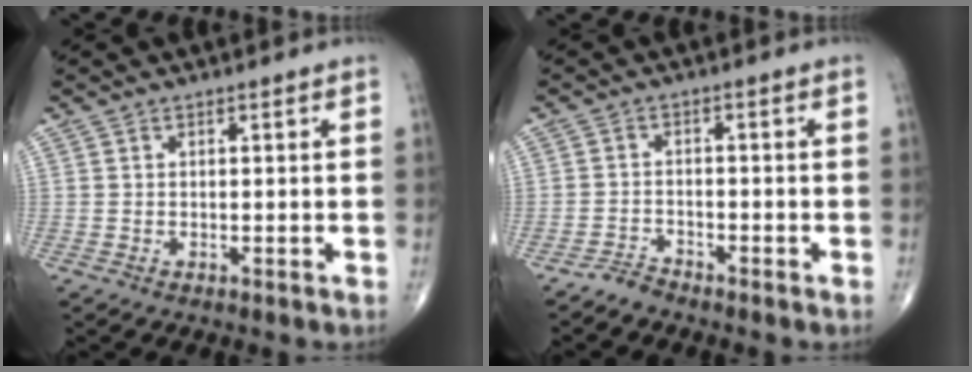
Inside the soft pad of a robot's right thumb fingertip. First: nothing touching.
{"total": 2.2, "force": [-2.2, 0.4, 0.0], "torque": [0.007, 0.000, -0.045]}